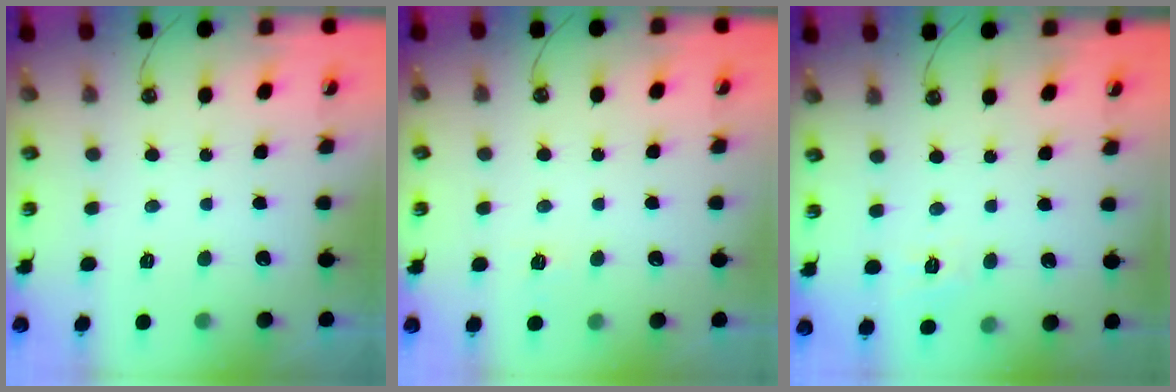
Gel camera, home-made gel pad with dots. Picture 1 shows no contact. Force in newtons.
{"total": 2.7, "press": 2.7, "slide": 0.4}
{"total": 2.8, "press": 2.8, "slide": 0.5}